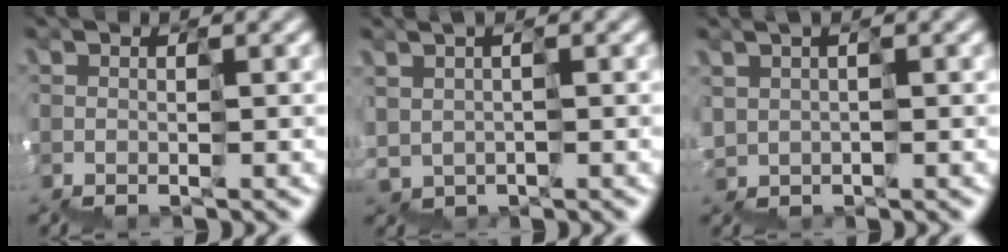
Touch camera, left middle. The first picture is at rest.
{"total": 3.6, "force": [2.1, -0.7, -2.8], "torque": [0.042, 0.025, 0.048]}
{"total": 2.9, "force": [1.8, -0.3, -2.3], "torque": [0.038, 0.016, 0.040]}